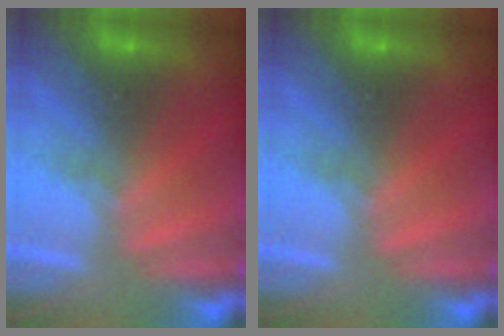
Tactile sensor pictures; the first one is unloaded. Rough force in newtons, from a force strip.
{"total": 0.0}